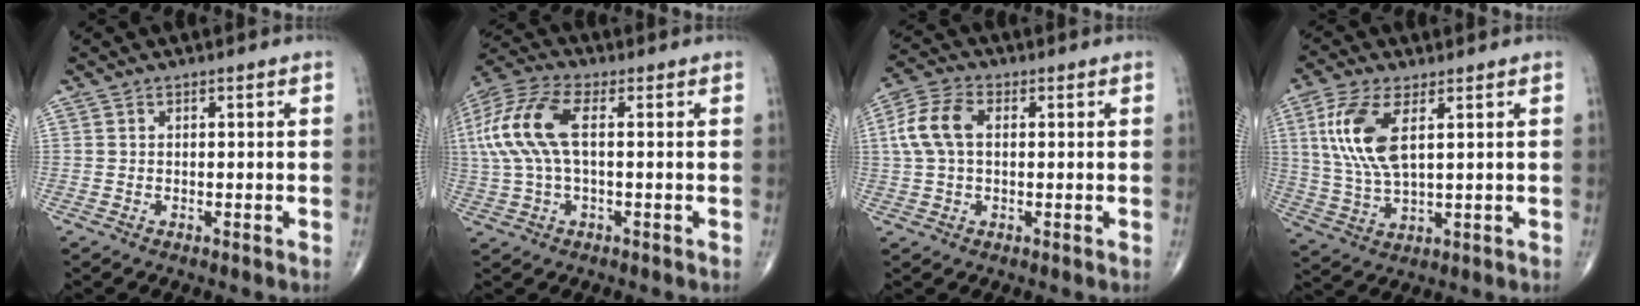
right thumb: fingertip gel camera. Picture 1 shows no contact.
{"total": 13.5, "force": [1.7, 6.0, 11.9], "torque": [-0.290, 0.029, 0.031]}
{"total": 8.2, "force": [1.2, 5.0, 6.4], "torque": [-0.144, 0.023, 0.021]}
{"total": 11.5, "force": [3.5, 4.7, 9.9], "torque": [-0.224, -0.007, 0.075]}